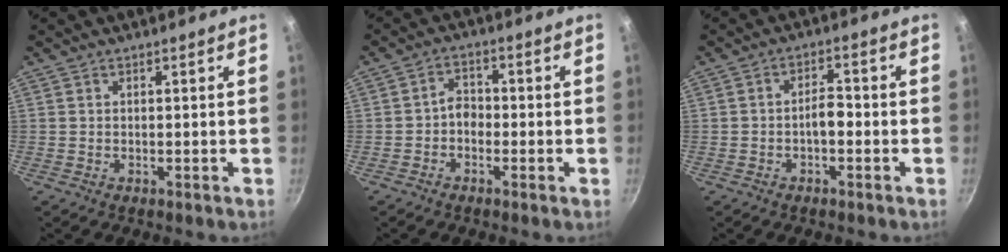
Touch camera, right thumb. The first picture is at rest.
{"total": 3.2, "force": [-1.3, 2.3, 1.8], "torque": [-0.019, 0.020, -0.031]}
{"total": 3.5, "force": [-1.2, 1.7, 2.8], "torque": [-0.032, 0.021, -0.024]}